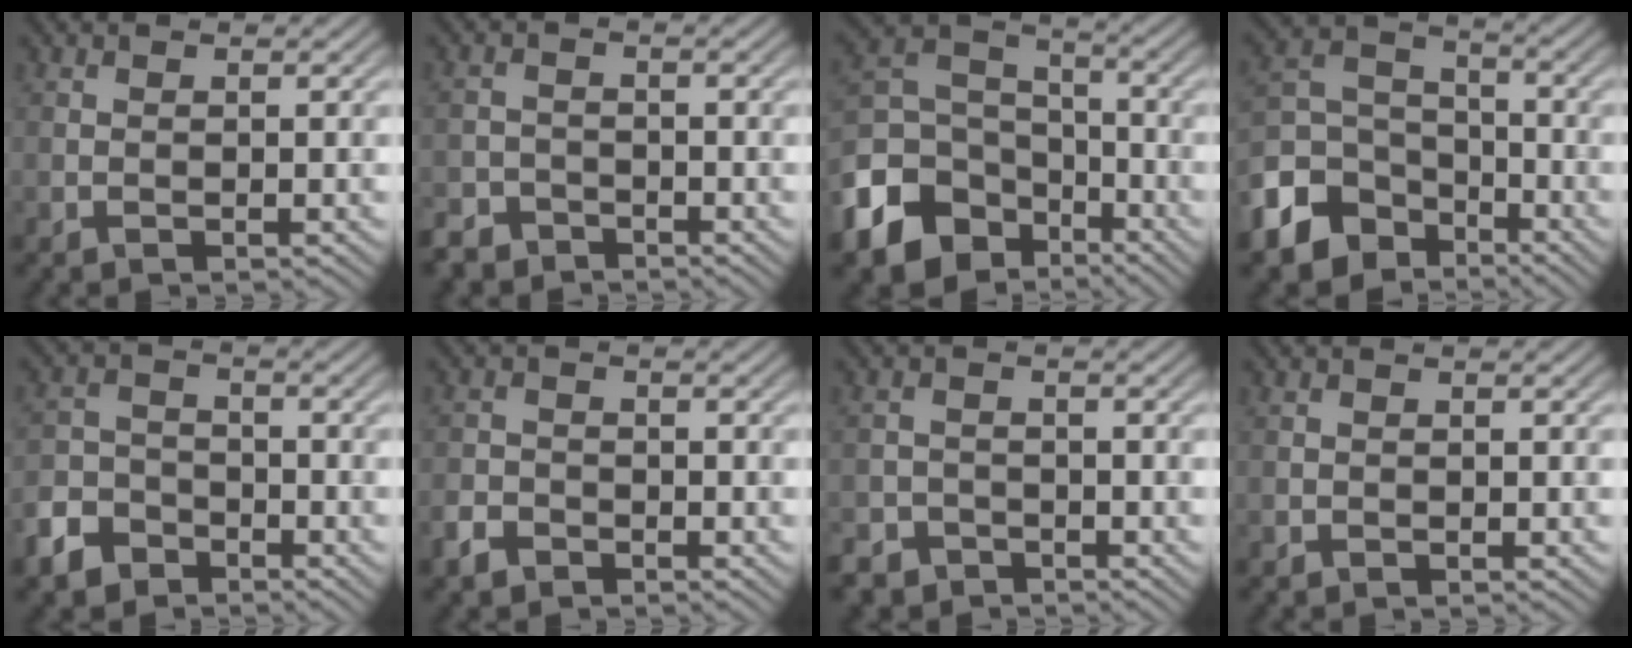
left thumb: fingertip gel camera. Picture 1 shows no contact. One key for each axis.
{"total": 3.6, "fx": -3.1, "fy": 1.8, "fz": 0.6, "tx": -0.006, "ty": -0.001, "tz": -0.060}
{"total": 13.0, "fx": -6.9, "fy": 9.4, "fz": 5.8, "tx": -0.172, "ty": -0.027, "tz": -0.138}
{"total": 10.3, "fx": -6.2, "fy": 7.1, "fz": 4.0, "tx": -0.110, "ty": -0.017, "tz": -0.138}
{"total": 5.7, "fx": -3.9, "fy": 3.6, "fz": 2.0, "tx": -0.050, "ty": -0.002, "tz": -0.089}
{"total": 2.7, "fx": -1.9, "fy": 1.6, "fz": 0.9, "tx": -0.019, "ty": -0.004, "tz": -0.048}
{"total": 3.7, "fx": -3.0, "fy": 2.2, "fz": 0.5, "tx": 0.002, "ty": 0.001, "tz": -0.054}
{"total": 0.0}